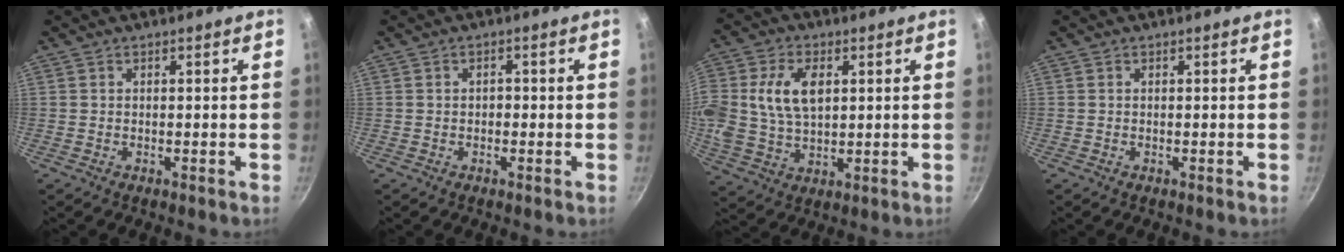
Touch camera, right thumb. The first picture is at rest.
{"total": 1.1, "force": [-0.1, 0.9, 0.7], "torque": [0.000, 0.007, -0.006]}
{"total": 13.3, "force": [2.7, 8.4, 9.9], "torque": [-0.198, 0.003, 0.057]}
{"total": 0.0}